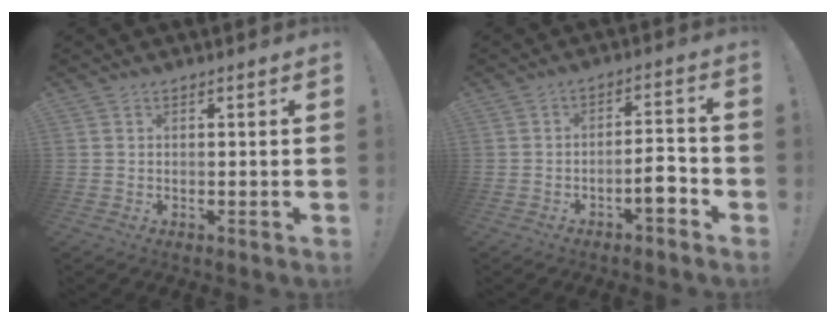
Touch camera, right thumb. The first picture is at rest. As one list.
[{"total": 6.9, "force": [-3.7, 2.4, 5.3], "torque": [-0.078, 0.021, -0.061]}]